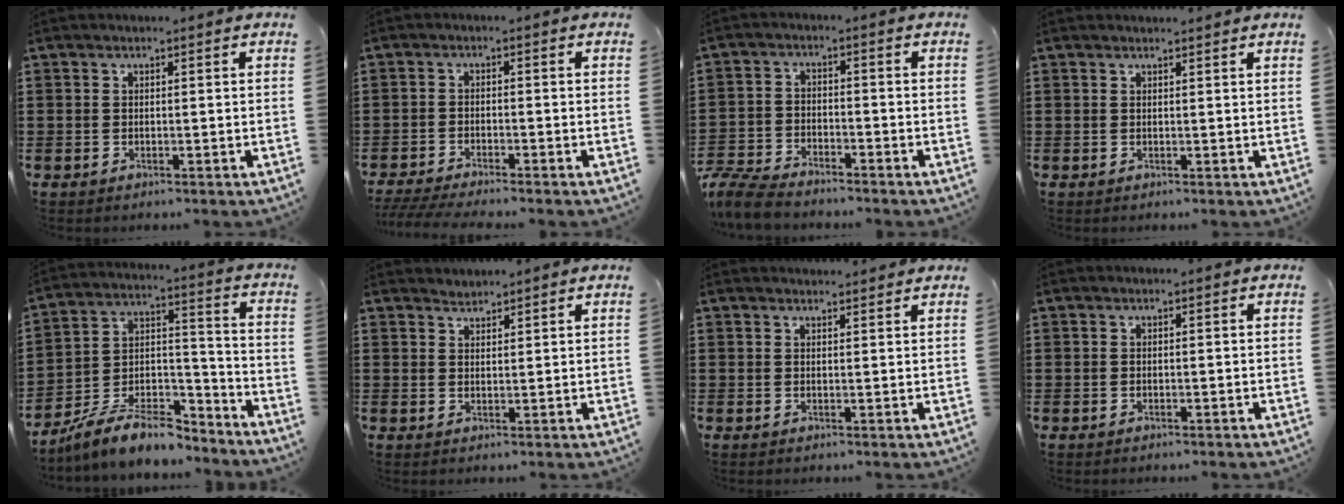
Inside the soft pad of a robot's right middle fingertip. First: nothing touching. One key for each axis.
{"total": 3.0, "fx": -2.8, "fy": 0.0, "fz": 1.1, "tx": -0.031, "ty": -0.007, "tz": -0.060}
{"total": 5.7, "fx": -5.5, "fy": 0.8, "fz": 1.4, "tx": -0.053, "ty": -0.002, "tz": -0.117}
{"total": 0.9, "fx": 0.9, "fy": -0.1, "fz": 0.0, "tx": -0.002, "ty": -0.004, "tz": 0.017}
{"total": 9.2, "fx": -7.8, "fy": 2.8, "fz": 4.0, "tx": -0.071, "ty": 0.021, "tz": -0.149}
{"total": 1.6, "fx": 1.5, "fy": 0.0, "fz": -0.6, "tx": 0.006, "ty": 0.000, "tz": 0.031}
{"total": 1.6, "fx": 1.6, "fy": 0.0, "fz": 0.1, "tx": 0.002, "ty": -0.002, "tz": 0.029}
{"total": 0.0}